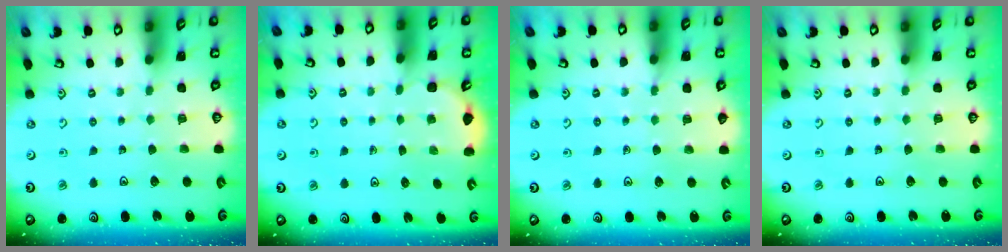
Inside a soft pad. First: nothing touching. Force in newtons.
{"total": 2.3, "press": 1.8, "slide": 1.4}
{"total": 2.9, "press": 2.8, "slide": 0.5}
{"total": 0.0}